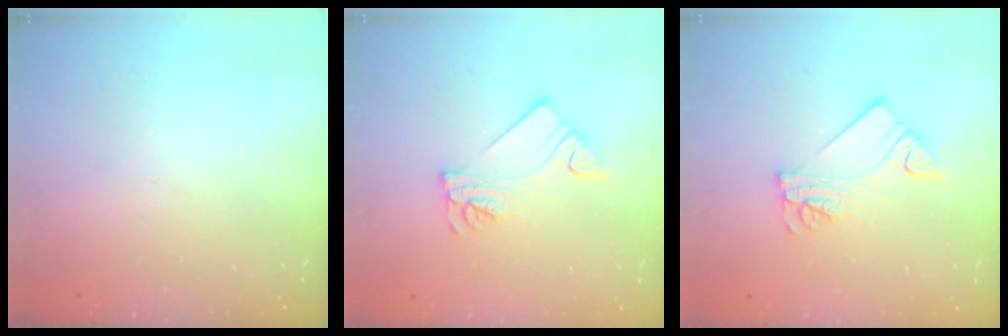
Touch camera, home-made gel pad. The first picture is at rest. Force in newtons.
{"total": 7.9, "press": 7.9, "slide": 0.8}
{"total": 7.9, "press": 7.9, "slide": 0.8}